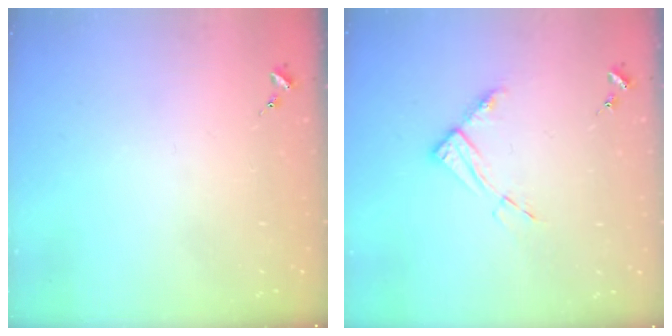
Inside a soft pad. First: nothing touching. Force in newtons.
{"total": 8.7, "press": 8.6, "slide": 0.9}